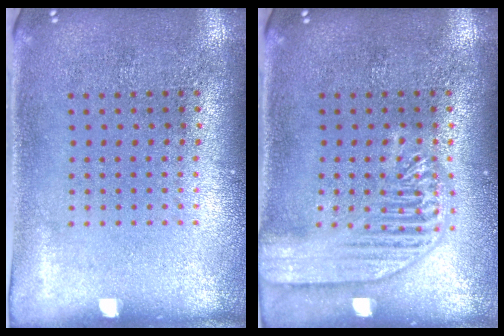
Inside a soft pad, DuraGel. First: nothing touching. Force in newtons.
{"total": 3.5, "press": 3.4, "slide": 0.4}